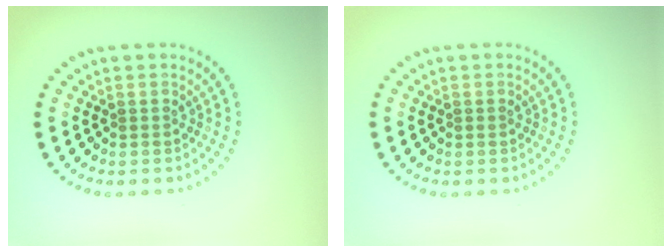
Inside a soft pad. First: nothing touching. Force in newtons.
{"total": 0.0}